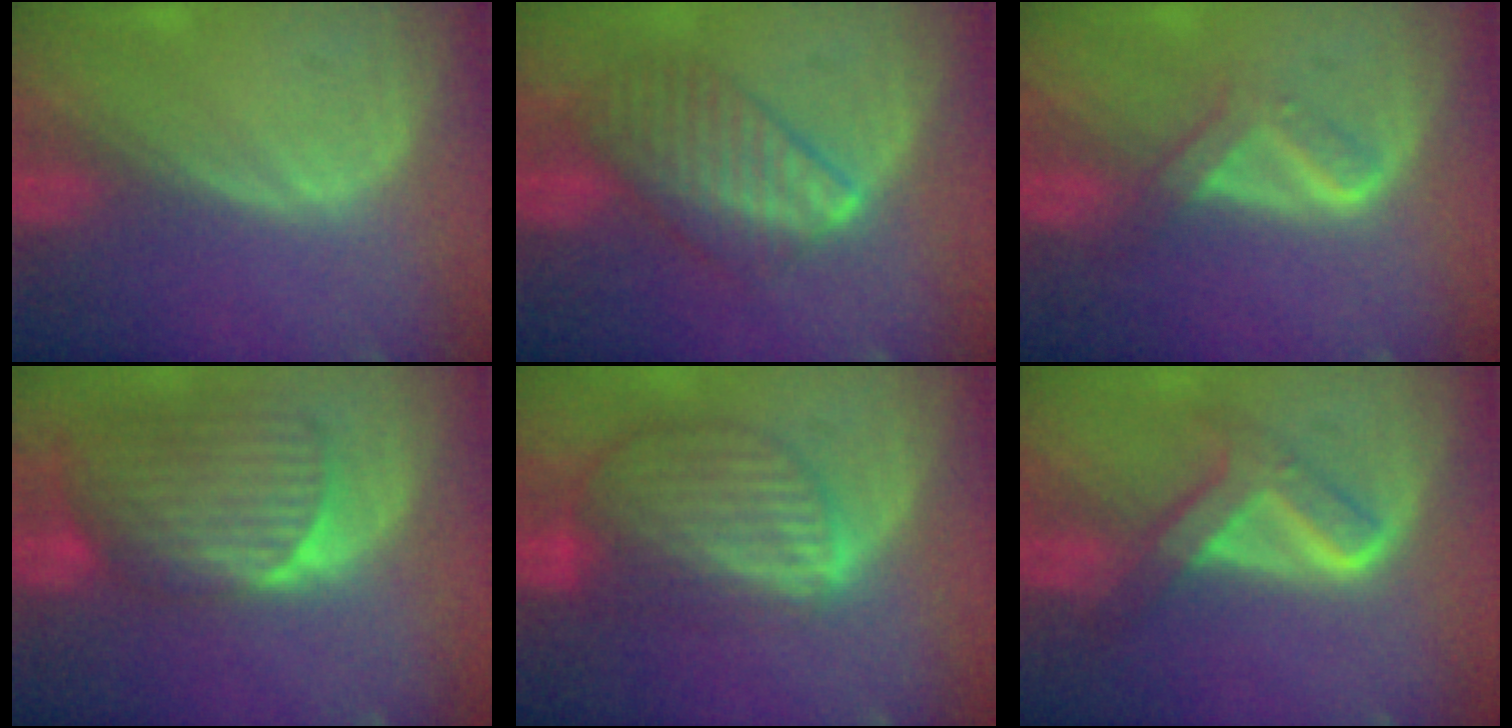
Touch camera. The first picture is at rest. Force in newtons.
{"total": 7.1, "press": 7.1, "slide": 0.3}
{"total": 3.6, "press": 3.6, "slide": 0.3}
{"total": 9.1, "press": 8.3, "slide": 3.7}
{"total": 8.9, "press": 7.7, "slide": 4.4}
{"total": 5.8, "press": 5.8, "slide": 0.2}